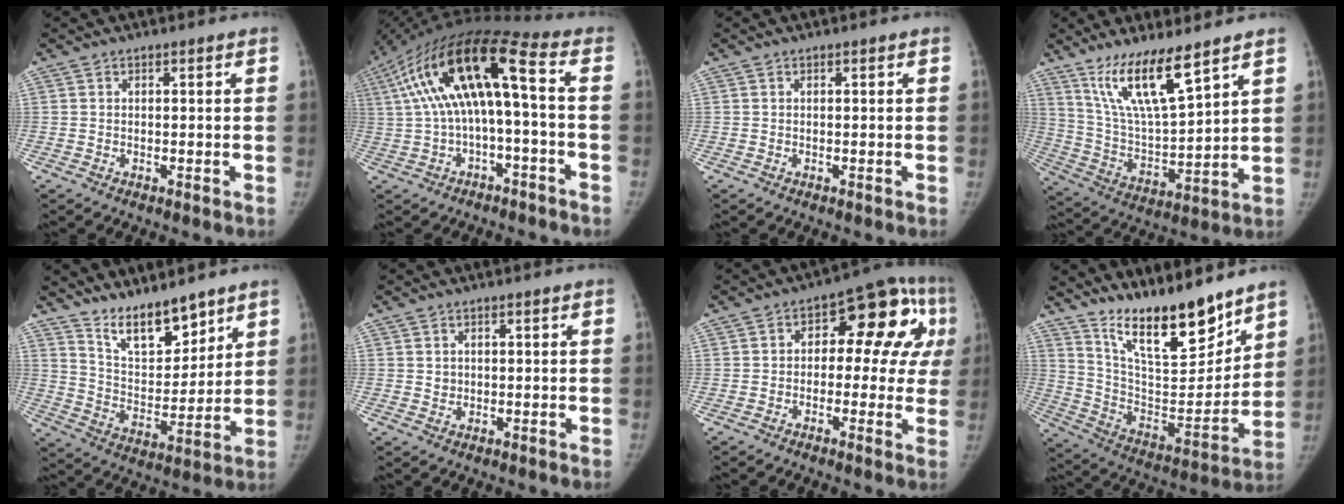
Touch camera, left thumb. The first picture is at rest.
{"total": 17.5, "force": [1.0, 5.2, 16.7], "torque": [-0.332, 0.074, 0.020]}
{"total": 0.0}
{"total": 14.4, "force": [9.8, 2.9, 10.2], "torque": [-0.176, -0.059, 0.201]}
{"total": 11.9, "force": [9.4, 4.4, 5.7], "torque": [-0.061, -0.074, 0.179]}
{"total": 1.3, "force": [0.4, 1.1, 0.4], "torque": [0.002, -0.002, 0.008]}
{"total": 15.3, "force": [2.2, 8.5, 12.5], "torque": [-0.106, 0.040, 0.018]}
{"total": 19.1, "force": [15.0, 5.2, 10.7], "torque": [-0.128, -0.104, 0.266]}